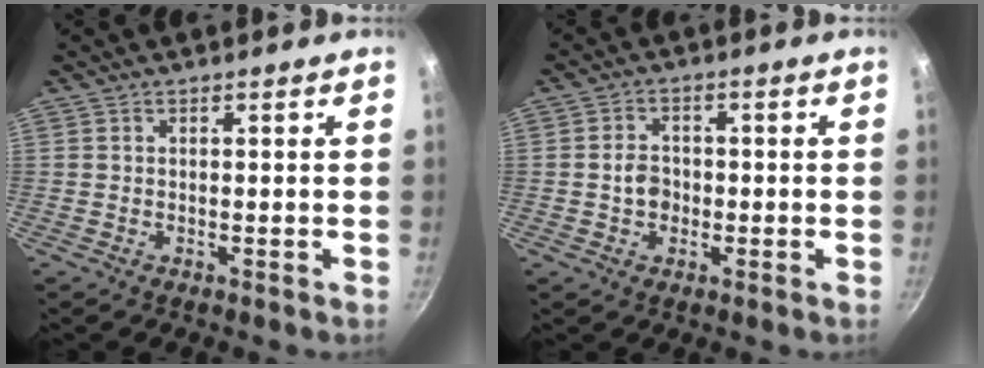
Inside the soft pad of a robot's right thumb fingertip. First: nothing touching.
{"total": 4.1, "force": [-0.7, 3.4, 2.2], "torque": [-0.016, 0.013, -0.013]}